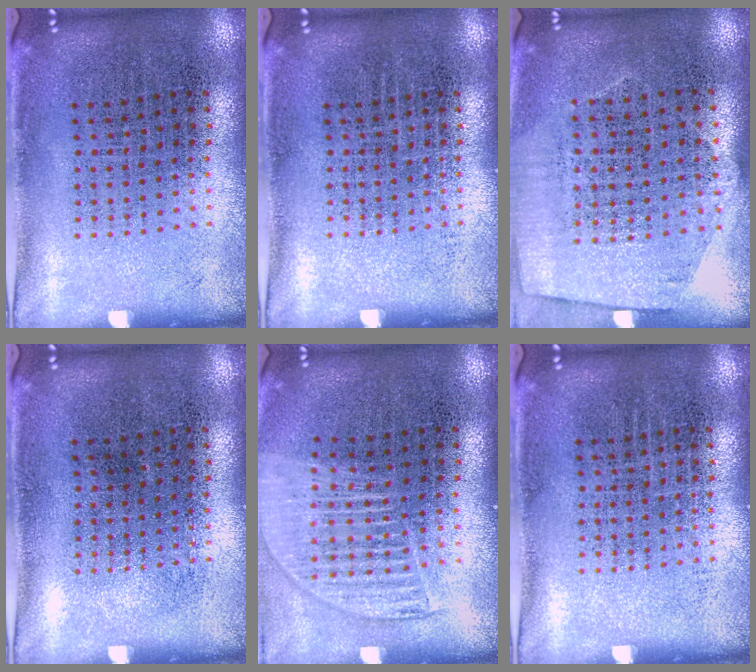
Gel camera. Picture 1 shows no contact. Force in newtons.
{"total": 0.0}
{"total": 1.2, "press": 1.0, "slide": 0.7}
{"total": 0.0}
{"total": 1.4, "press": 1.3, "slide": 0.6}
{"total": 0.0}